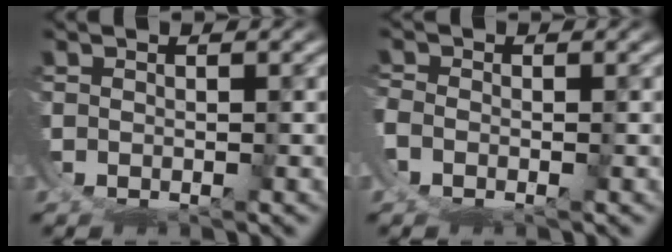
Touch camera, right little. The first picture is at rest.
{"total": 2.2, "force": [-1.4, 1.6, 0.6], "torque": [-0.026, -0.018, -0.018]}